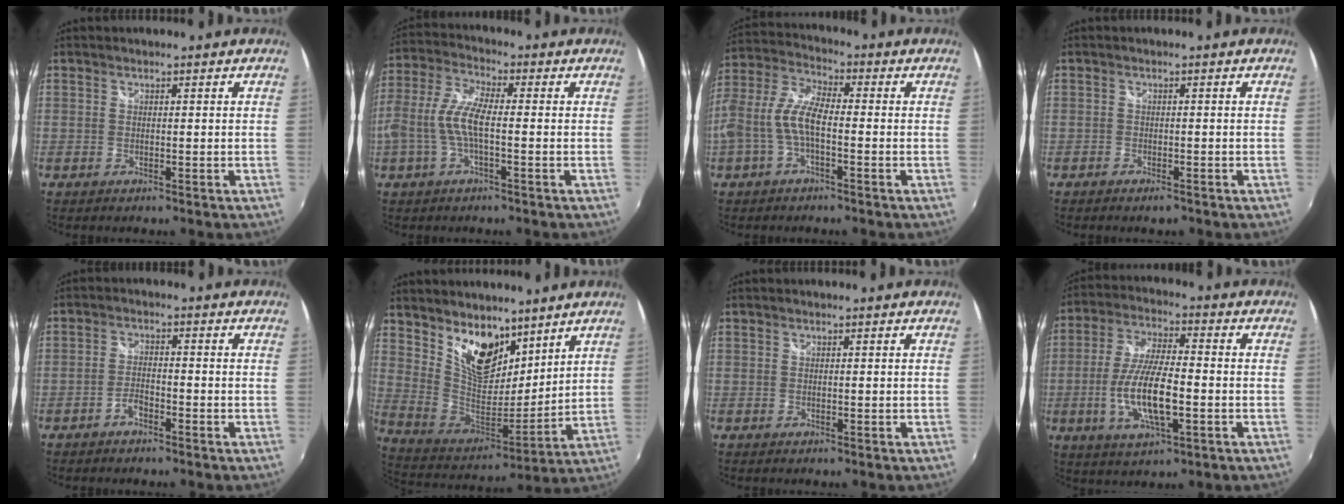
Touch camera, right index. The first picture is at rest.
{"total": 9.5, "force": [-1.5, 2.4, 9.0], "torque": [-0.190, 0.003, -0.029]}
{"total": 9.4, "force": [-2.4, 3.4, 8.5], "torque": [-0.188, 0.009, -0.046]}
{"total": 2.1, "force": [-1.6, 0.9, 1.0], "torque": [-0.024, -0.007, -0.029]}
{"total": 2.9, "force": [-2.1, 1.1, 1.7], "torque": [-0.046, 0.006, -0.042]}
{"total": 15.2, "force": [9.8, 8.0, 8.3], "torque": [-0.156, -0.002, 0.190]}
{"total": 0.0}
{"total": 12.6, "force": [-3.1, 3.8, 11.6], "torque": [-0.236, -0.007, -0.057]}